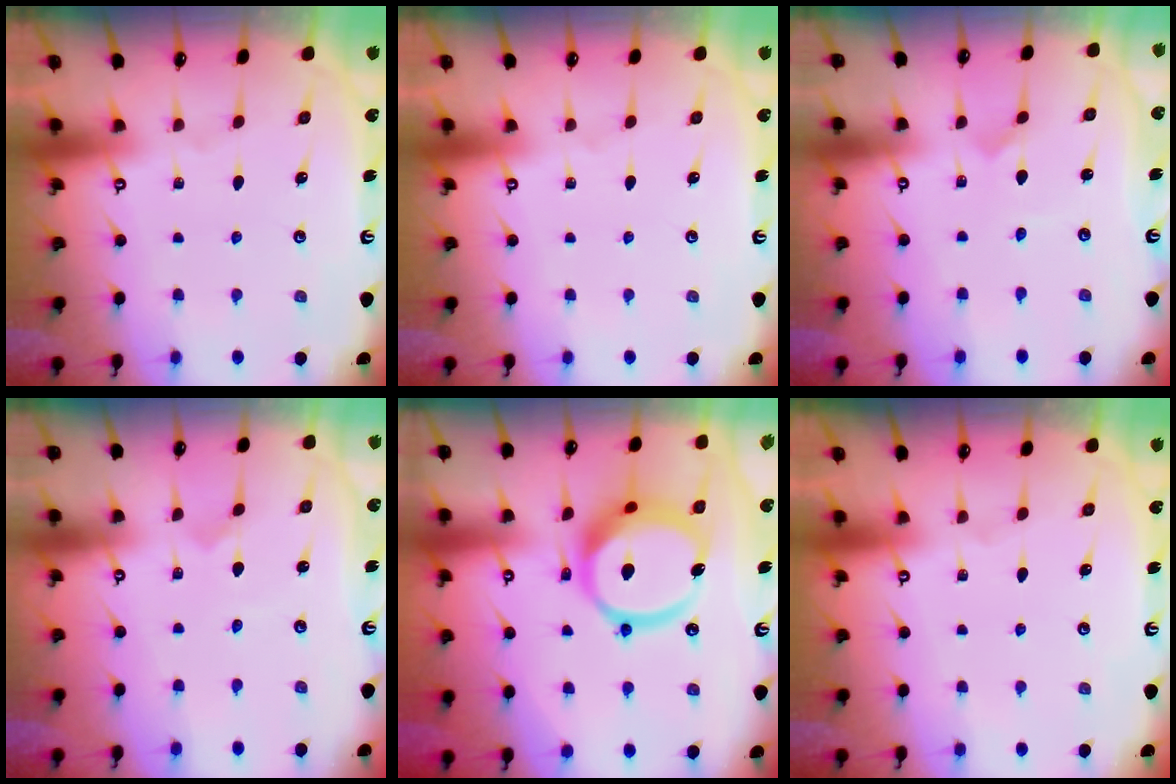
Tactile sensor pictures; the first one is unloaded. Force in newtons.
{"total": 0.0}
{"total": 0.0}
{"total": 0.0}
{"total": 16.6, "press": 16.5, "slide": 1.9}
{"total": 0.0}